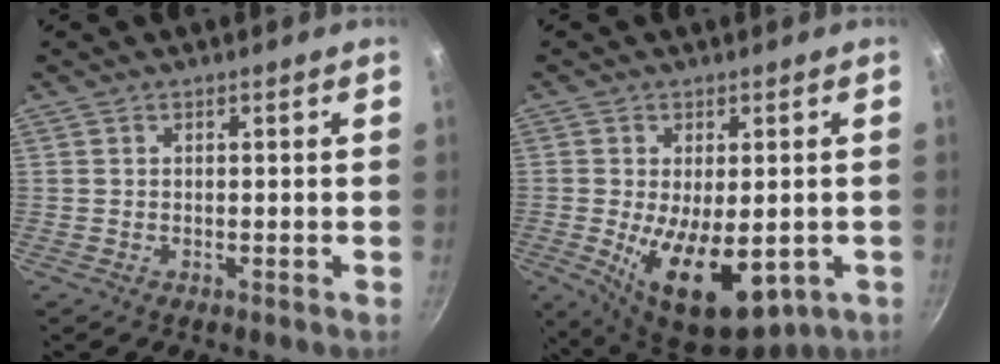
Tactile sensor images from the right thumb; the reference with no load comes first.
{"total": 14.9, "force": [-3.1, 7.7, 12.4], "torque": [-0.190, -0.017, -0.031]}